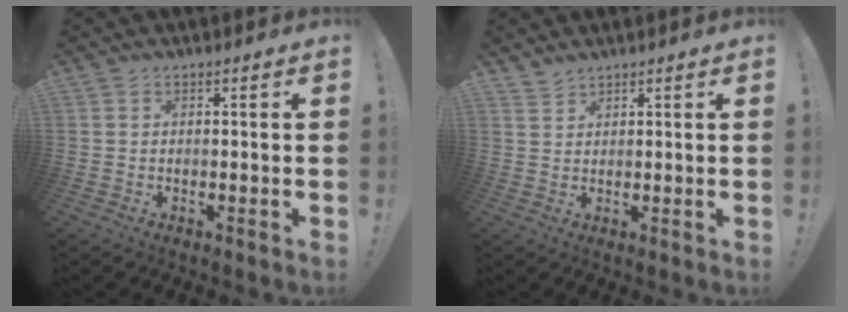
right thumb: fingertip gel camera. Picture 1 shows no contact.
{"total": 2.1, "force": [2.0, 0.3, 0.4], "torque": [-0.008, -0.014, 0.037]}